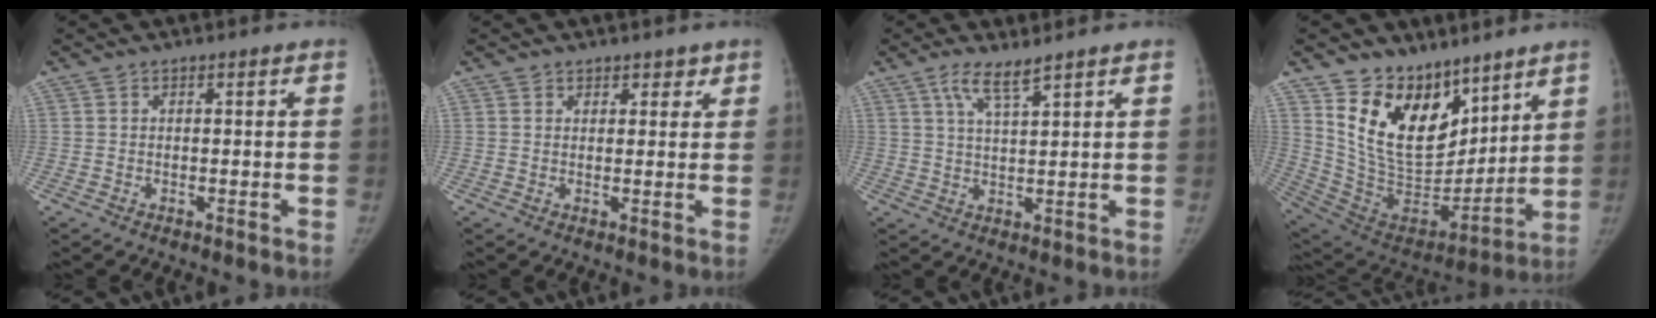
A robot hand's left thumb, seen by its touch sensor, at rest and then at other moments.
{"total": 2.2, "force": [1.6, 1.5, 0.3], "torque": [0.021, -0.007, 0.015]}
{"total": 4.7, "force": [3.3, 0.6, 3.3], "torque": [-0.069, -0.015, 0.068]}
{"total": 19.0, "force": [12.4, 11.4, 8.9], "torque": [-0.103, -0.078, 0.240]}